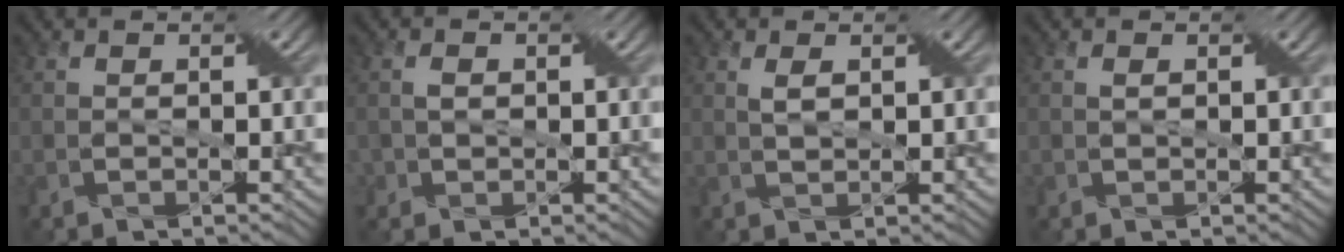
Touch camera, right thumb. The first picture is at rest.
{"total": 1.4, "force": [0.0, 1.2, 0.7], "torque": [-0.019, 0.002, 0.000]}
{"total": 1.7, "force": [0.7, 0.7, 1.5], "torque": [-0.037, 0.003, 0.015]}
{"total": 0.8, "force": [0.2, 0.5, 0.6], "torque": [-0.012, 0.004, 0.004]}